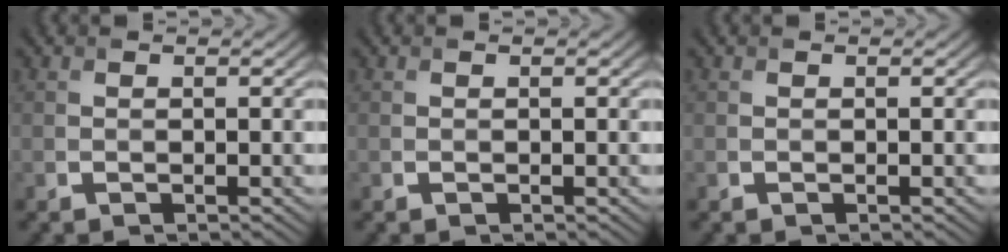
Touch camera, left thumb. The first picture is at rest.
{"total": 0.0}
{"total": 0.0}